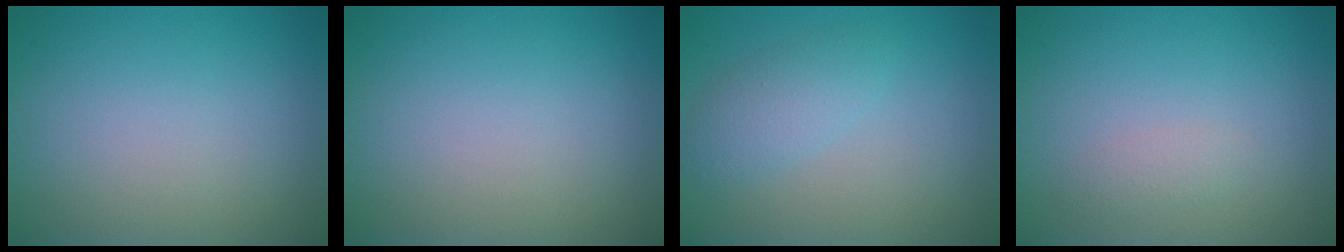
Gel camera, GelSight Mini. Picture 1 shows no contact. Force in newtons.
{"total": 0.0}
{"total": 2.5, "press": 2.5, "slide": 0.0}
{"total": 1.0, "press": 1.0, "slide": 0.0}